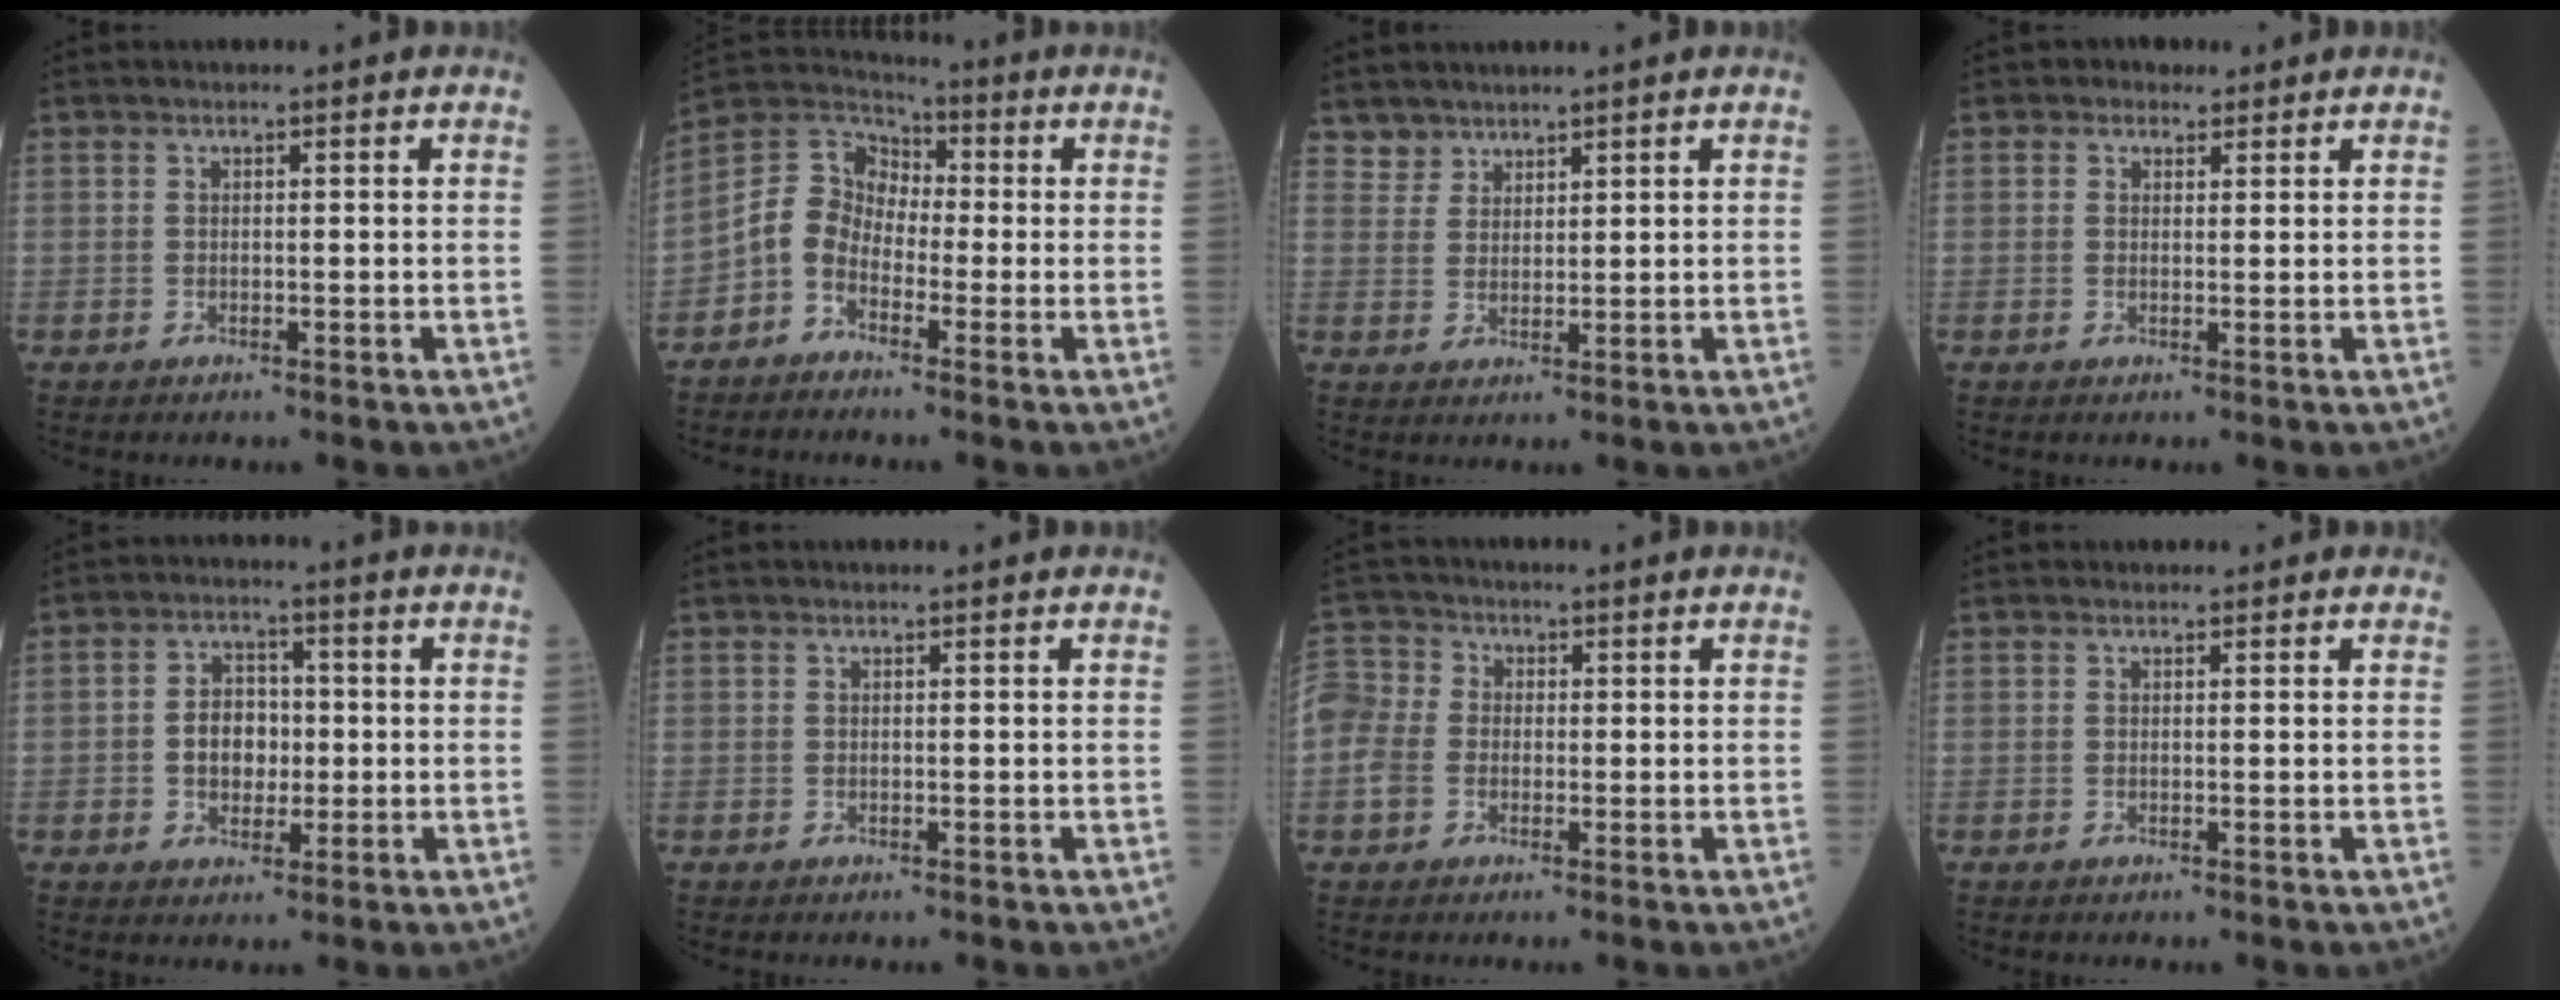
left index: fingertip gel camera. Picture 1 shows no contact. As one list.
[{"total": 6.9, "force": [-2.8, 5.3, 3.5], "torque": [-0.083, 0.025, -0.069]}, {"total": 2.7, "force": [2.3, 1.1, -0.6], "torque": [0.013, 0.010, 0.046]}, {"total": 1.7, "force": [1.1, 1.3, 0.1], "torque": [-0.002, 0.003, 0.011]}, {"total": 6.0, "force": [-0.7, 4.4, 4.0], "torque": [-0.077, 0.014, -0.012]}, {"total": 0.0}, {"total": 12.8, "force": [-0.2, 11.2, 6.3], "torque": [-0.197, 0.035, -0.002]}, {"total": 0.8, "force": [0.5, 0.6, 0.0], "torque": [-0.004, 0.001, 0.000]}]